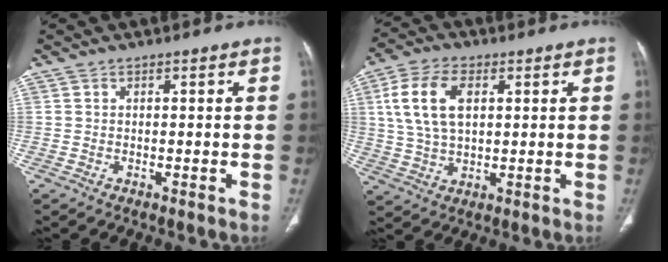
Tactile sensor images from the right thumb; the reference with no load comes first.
{"total": 11.4, "force": [2.9, 6.6, 8.8], "torque": [-0.172, 0.004, 0.055]}